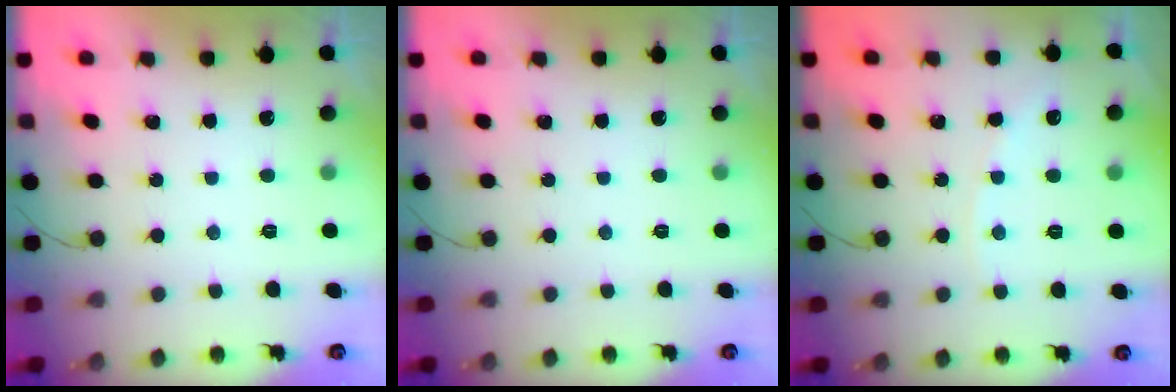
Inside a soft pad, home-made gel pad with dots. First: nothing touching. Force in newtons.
{"total": 0.0}
{"total": 2.4, "press": 2.4, "slide": 0.4}